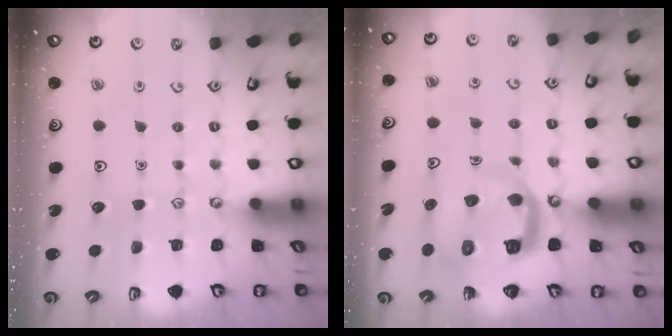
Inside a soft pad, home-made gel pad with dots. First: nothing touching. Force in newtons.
{"total": 10.6, "press": 10.6, "slide": 1.3}